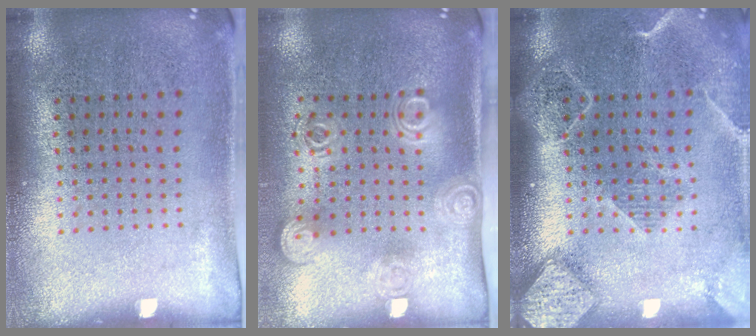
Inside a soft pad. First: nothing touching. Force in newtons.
{"total": 1.9, "press": 1.3, "slide": 1.3}
{"total": 2.4, "press": 2.0, "slide": 1.2}